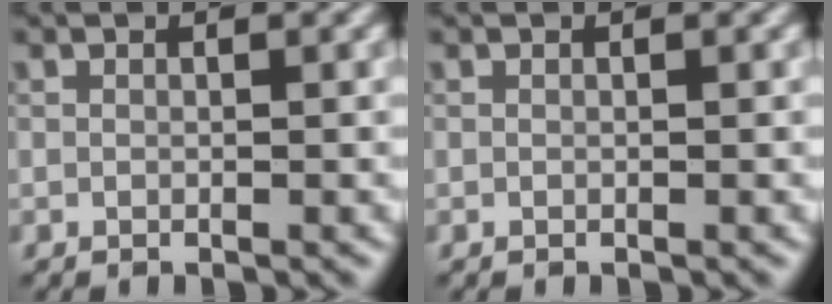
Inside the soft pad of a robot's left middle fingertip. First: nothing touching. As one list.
[{"total": 0.0}]